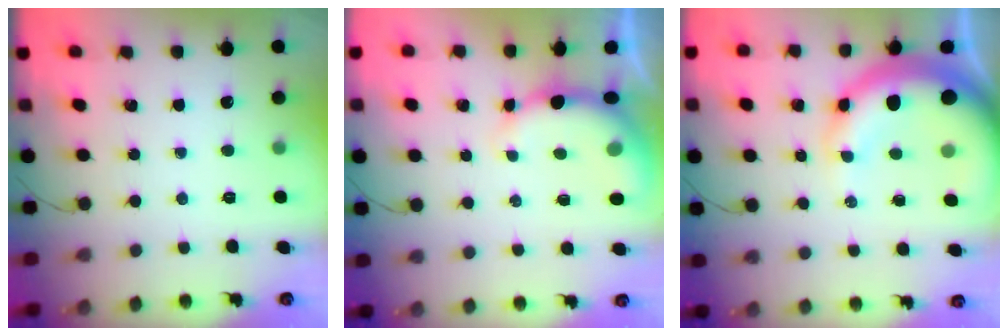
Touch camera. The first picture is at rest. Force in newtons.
{"total": 8.1, "press": 8.0, "slide": 1.3}
{"total": 15.4, "press": 15.0, "slide": 3.3}